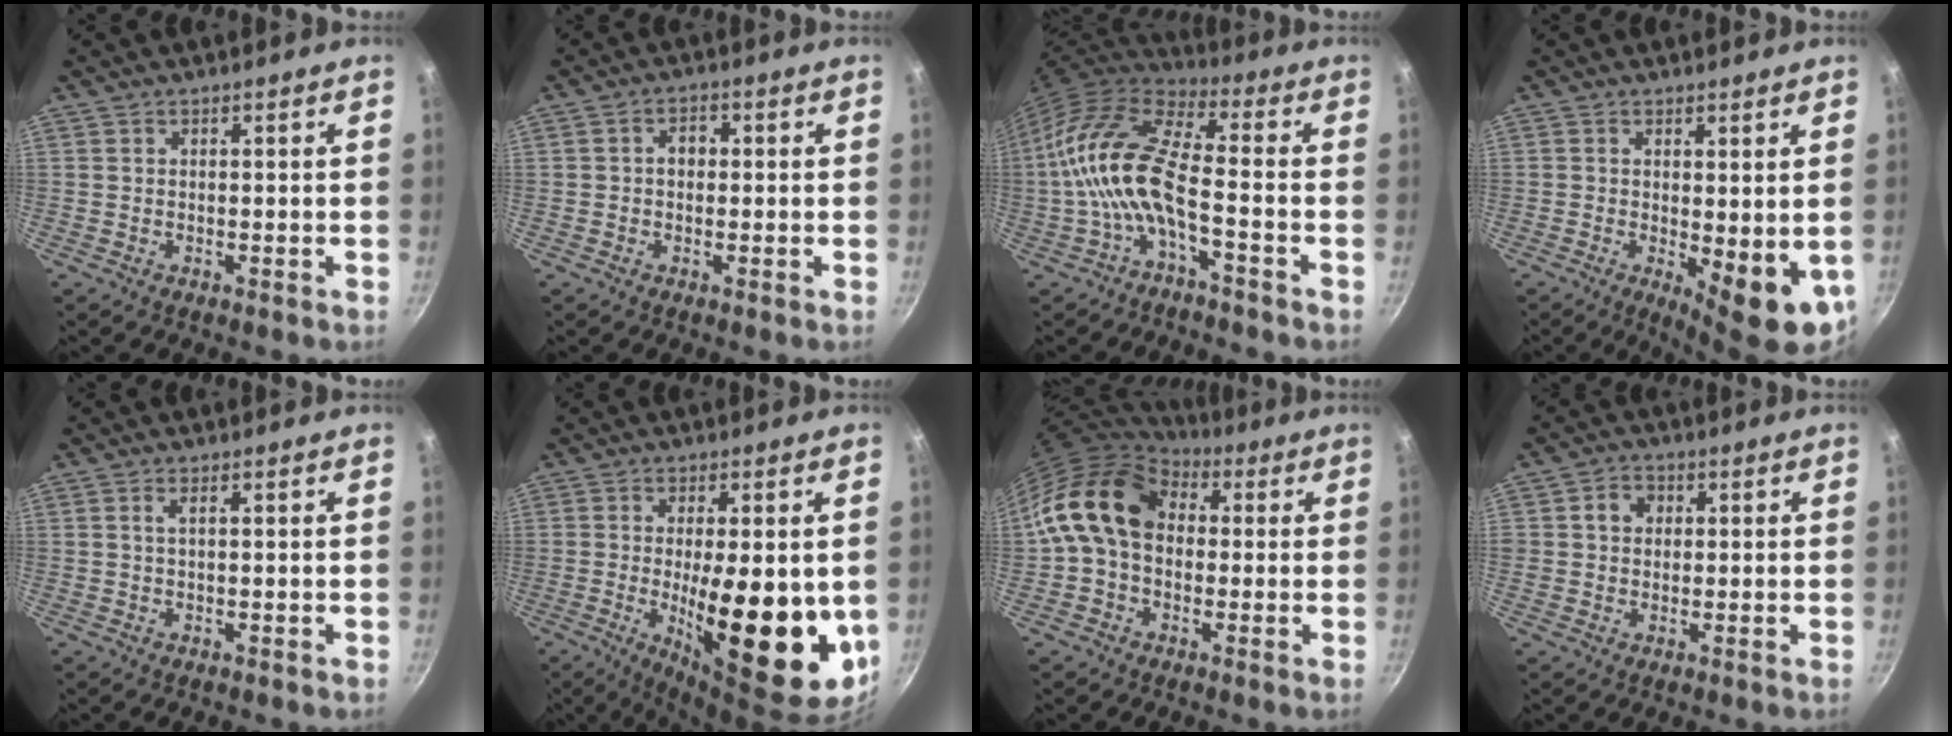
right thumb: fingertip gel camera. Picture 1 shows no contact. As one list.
[{"total": 2.8, "force": [0.0, 2.1, 1.8], "torque": [-0.016, 0.011, -0.004]}, {"total": 14.3, "force": [-3.5, 5.6, 12.6], "torque": [-0.257, 0.043, -0.082]}, {"total": 9.6, "force": [-1.1, 3.6, 8.9], "torque": [-0.103, -0.008, -0.003]}, {"total": 1.2, "force": [0.4, 0.3, 1.1], "torque": [-0.020, 0.002, 0.006]}, {"total": 19.5, "force": [-1.9, 6.8, 18.1], "torque": [-0.250, -0.017, -0.019]}, {"total": 14.1, "force": [1.9, 10.5, 9.2], "torque": [-0.133, 0.023, 0.017]}, {"total": 4.1, "force": [0.7, 3.6, 1.8], "torque": [-0.004, 0.007, 0.006]}]